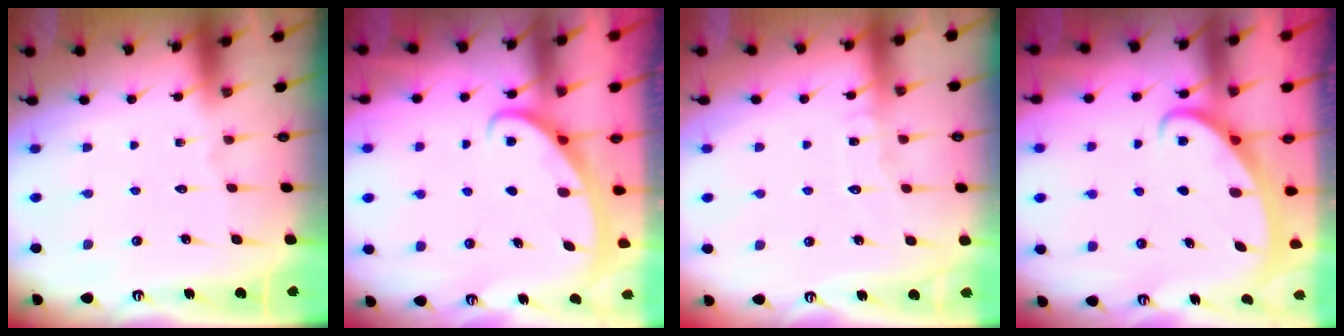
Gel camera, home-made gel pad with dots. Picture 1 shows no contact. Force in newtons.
{"total": 2.8, "press": 2.8, "slide": 0.3}
{"total": 5.7, "press": 5.7, "slide": 0.4}
{"total": 2.5, "press": 2.5, "slide": 0.4}